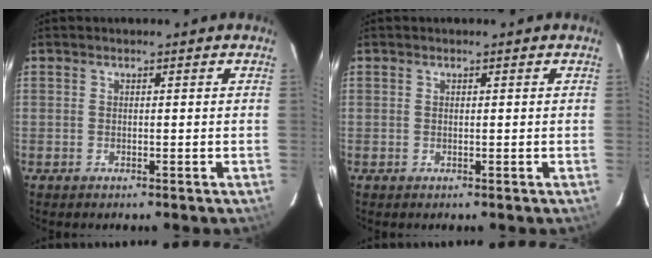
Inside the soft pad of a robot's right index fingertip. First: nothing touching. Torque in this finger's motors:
{"motor_torque": [0.25, 0.23, 0.01, 0.01]}